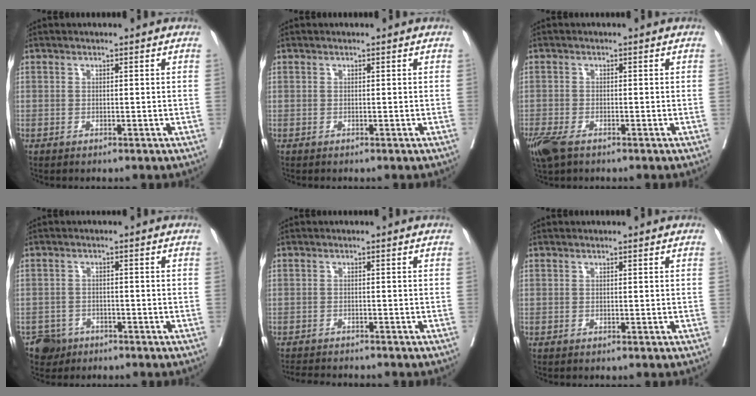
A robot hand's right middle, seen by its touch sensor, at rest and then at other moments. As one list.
[{"total": 0.0}, {"total": 5.8, "force": [-3.9, 2.5, 3.6], "torque": [-0.078, -0.015, -0.070]}, {"total": 3.5, "force": [-2.4, 2.6, -0.2], "torque": [0.006, 0.008, -0.041]}, {"total": 6.0, "force": [-5.7, 0.7, 1.8], "torque": [-0.020, -0.009, -0.088]}, {"total": 0.0}]